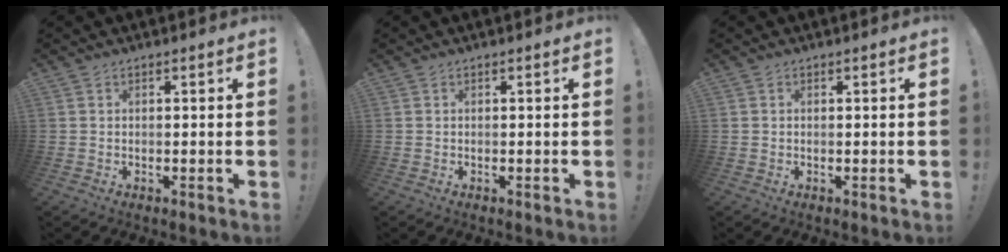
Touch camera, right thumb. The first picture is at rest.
{"total": 0.0}
{"total": 0.0}